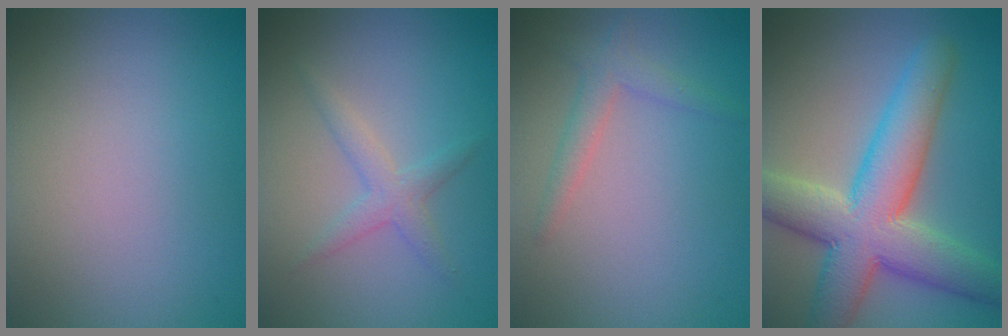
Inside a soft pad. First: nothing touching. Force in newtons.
{"total": 2.1, "press": 2.1, "slide": 0.1}
{"total": 2.1, "press": 2.1, "slide": 0.1}
{"total": 9.7, "press": 9.7, "slide": 0.2}